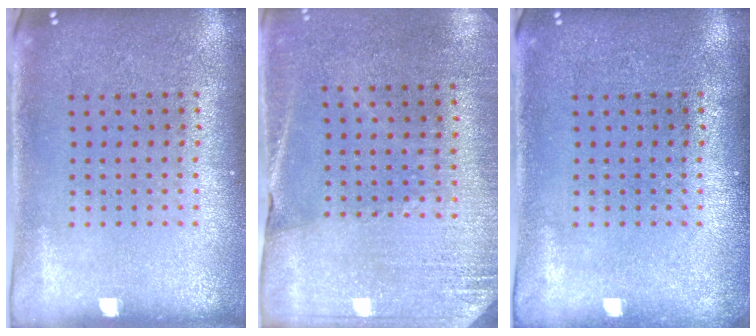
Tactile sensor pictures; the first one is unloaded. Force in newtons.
{"total": 2.6, "press": 2.5, "slide": 0.8}
{"total": 0.6, "press": 0.6, "slide": 0.2}